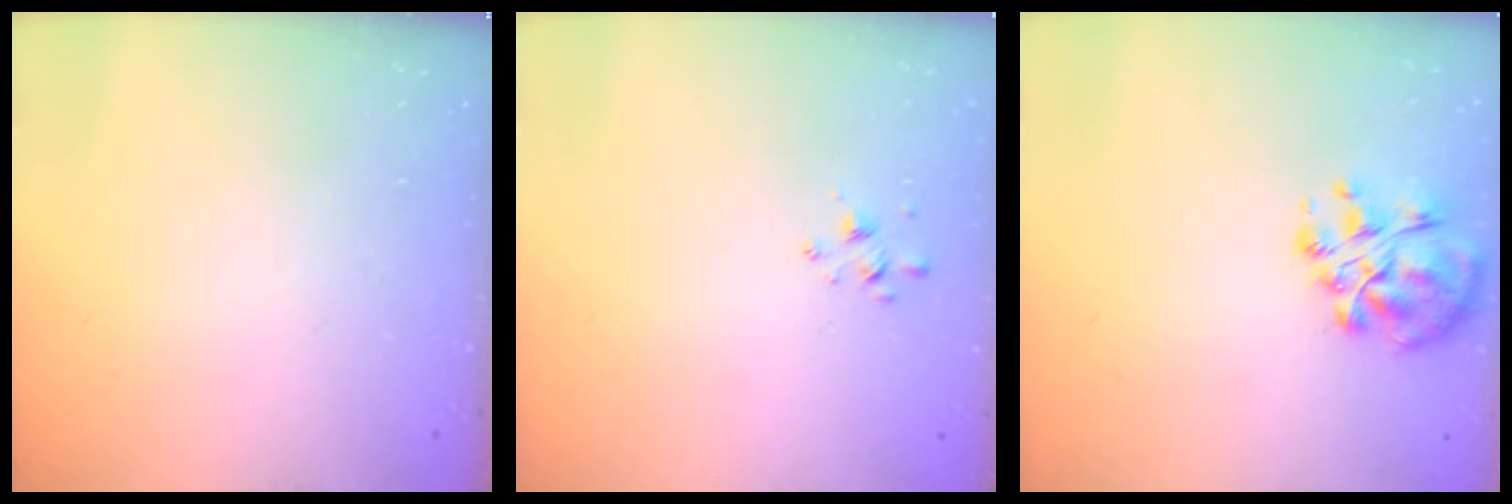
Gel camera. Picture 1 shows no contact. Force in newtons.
{"total": 1.7, "press": 1.7, "slide": 0.3}
{"total": 9.7, "press": 9.5, "slide": 2.0}